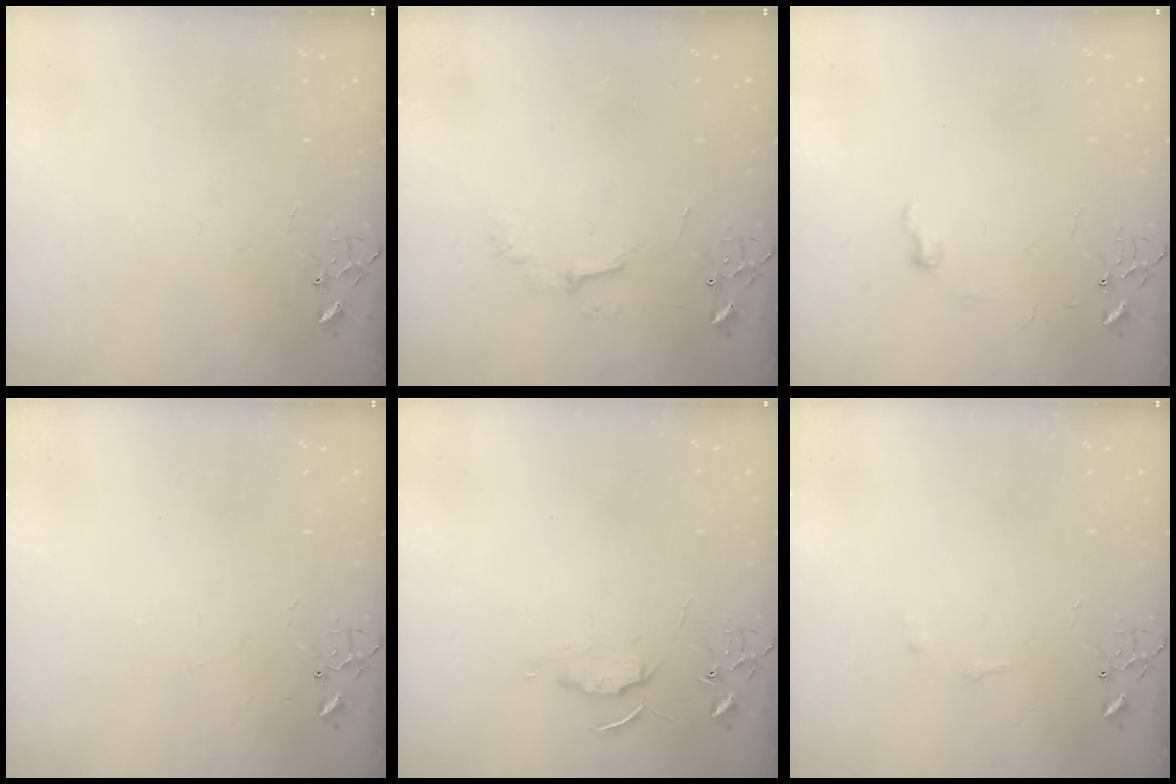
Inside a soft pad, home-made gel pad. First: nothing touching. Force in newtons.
{"total": 5.8, "press": 5.8, "slide": 0.6}
{"total": 5.8, "press": 5.7, "slide": 0.7}
{"total": 2.3, "press": 2.3, "slide": 0.4}
{"total": 6.2, "press": 6.2, "slide": 0.7}
{"total": 4.8, "press": 4.8, "slide": 0.7}